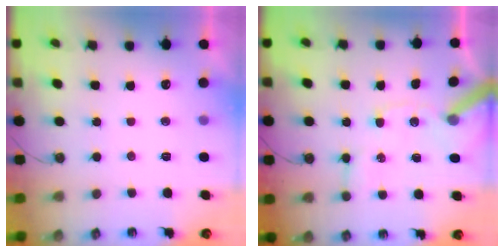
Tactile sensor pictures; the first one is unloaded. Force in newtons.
{"total": 12.4, "press": 12.3, "slide": 1.8}